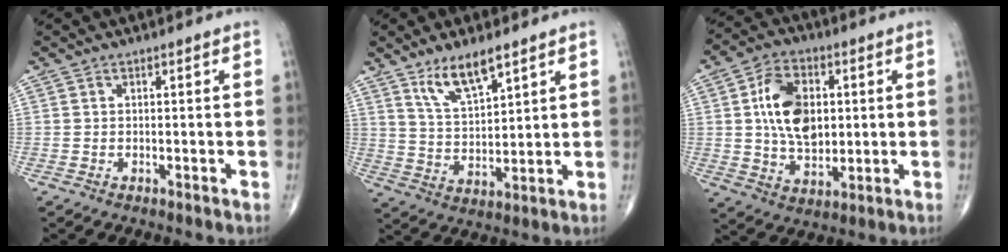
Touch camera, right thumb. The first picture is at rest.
{"total": 8.8, "force": [5.9, 2.7, 5.9], "torque": [-0.101, -0.037, 0.118]}
{"total": 13.1, "force": [2.0, 8.5, 9.8], "torque": [-0.149, -0.003, 0.035]}